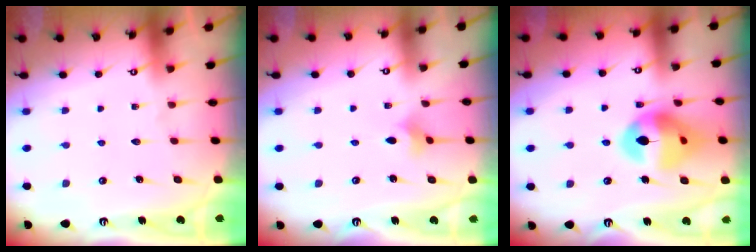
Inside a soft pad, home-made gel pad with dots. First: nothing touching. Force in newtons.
{"total": 2.6, "press": 2.6, "slide": 0.5}
{"total": 14.5, "press": 14.4, "slide": 1.8}